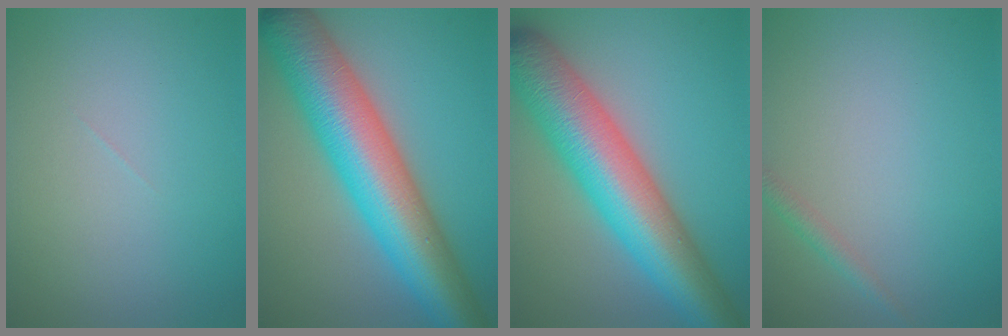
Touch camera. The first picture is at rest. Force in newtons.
{"total": 12.3, "press": 12.3, "slide": 0.3}
{"total": 11.2, "press": 11.2, "slide": 0.3}
{"total": 1.2, "press": 1.2, "slide": 0.1}